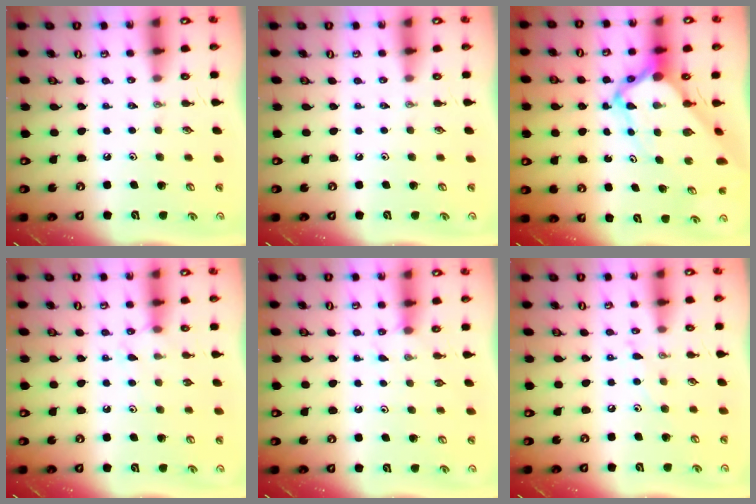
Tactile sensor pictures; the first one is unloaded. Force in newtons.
{"total": 0.0}
{"total": 8.2, "press": 8.2, "slide": 0.4}
{"total": 4.4, "press": 4.4, "slide": 0.4}
{"total": 3.6, "press": 3.6, "slide": 0.5}
{"total": 6.5, "press": 6.5, "slide": 0.5}